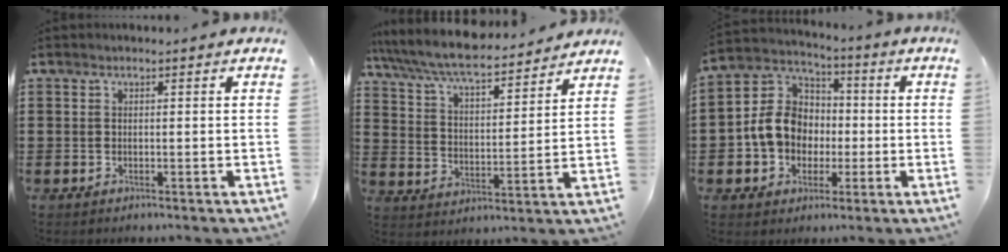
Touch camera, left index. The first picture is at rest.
{"total": 7.6, "force": [7.1, 0.7, 2.8], "torque": [-0.085, -0.040, 0.121]}
{"total": 9.5, "force": [-1.4, 8.4, 4.4], "torque": [-0.128, 0.020, -0.029]}